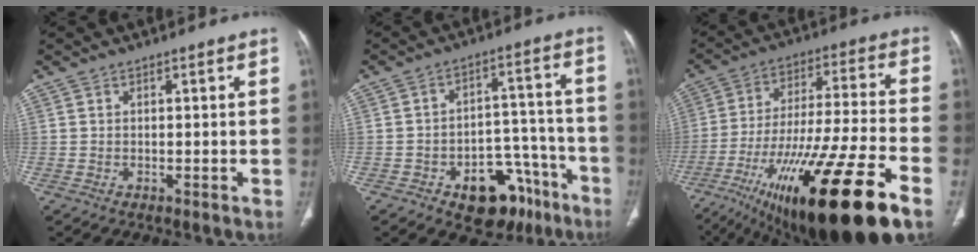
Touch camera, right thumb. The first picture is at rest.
{"total": 14.6, "force": [-8.4, 8.8, 8.0], "torque": [-0.059, 0.075, -0.112]}
{"total": 28.7, "force": [-16.0, 5.3, 23.2], "torque": [-0.384, 0.021, -0.262]}